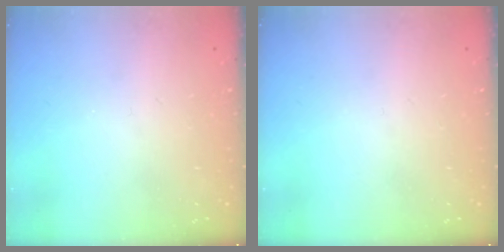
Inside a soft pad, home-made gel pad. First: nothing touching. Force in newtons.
{"total": 0.0}